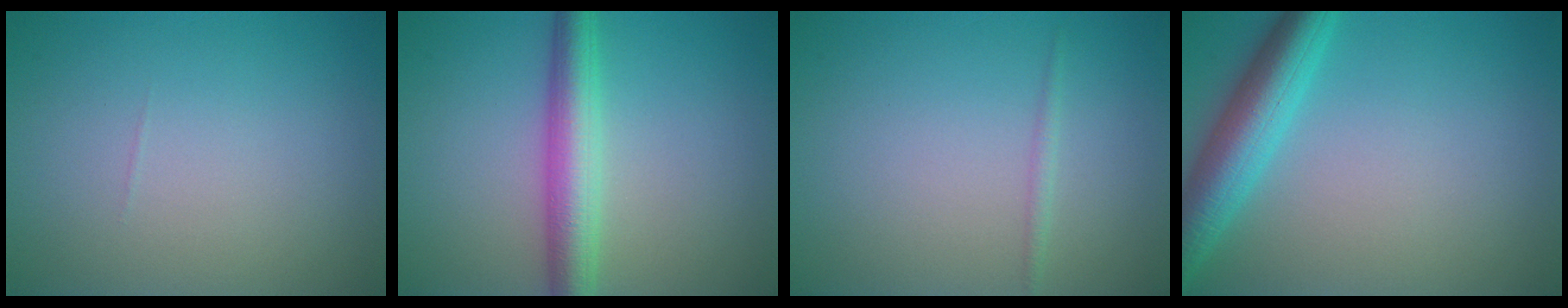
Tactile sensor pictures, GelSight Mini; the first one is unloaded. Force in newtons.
{"total": 4.8, "press": 4.8, "slide": 0.2}
{"total": 0.8, "press": 0.8, "slide": 0.0}
{"total": 5.6, "press": 5.6, "slide": 0.2}